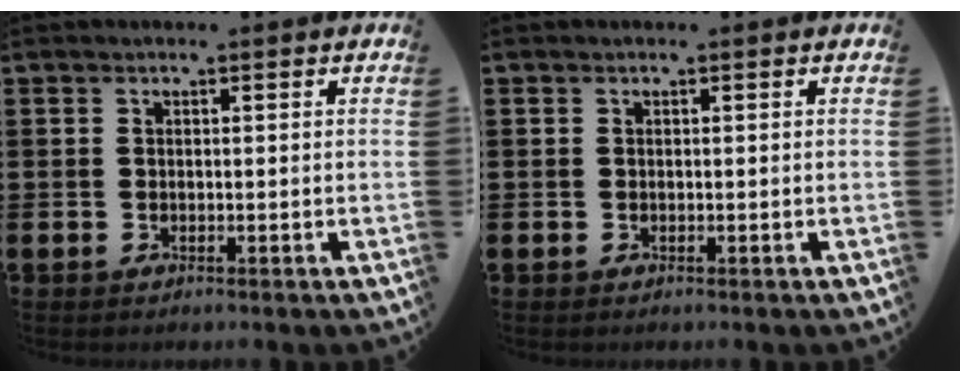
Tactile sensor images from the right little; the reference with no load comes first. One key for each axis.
{"total": 0.0}